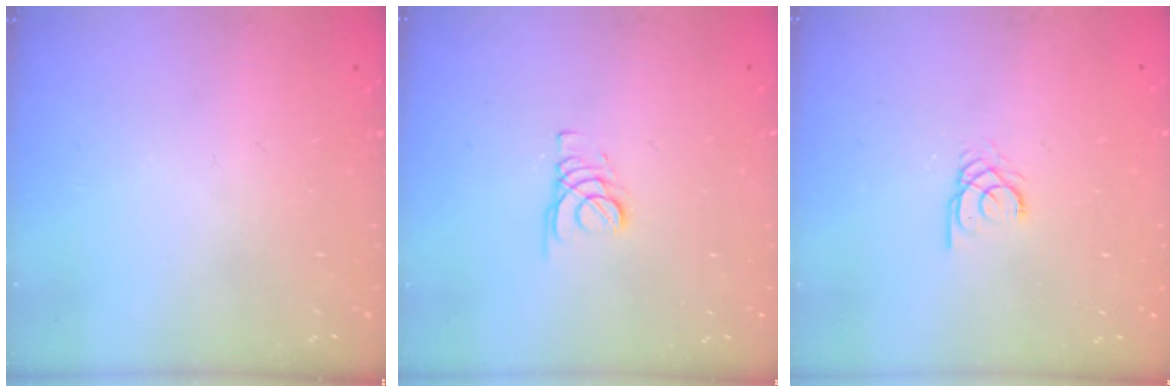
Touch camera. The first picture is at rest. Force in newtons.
{"total": 1.8, "press": 1.8, "slide": 0.2}
{"total": 2.0, "press": 2.0, "slide": 0.2}